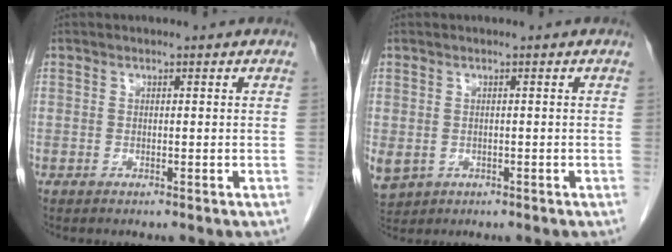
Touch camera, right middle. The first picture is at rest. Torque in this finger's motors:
{"motor_torque": [1.12, -0.30, 0.50, 0.10]}